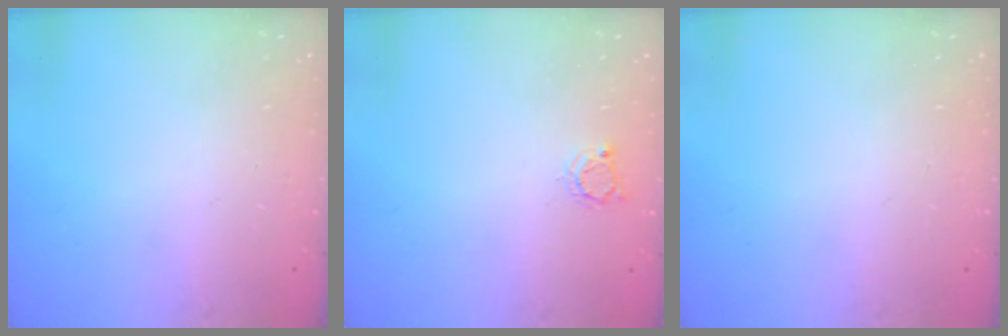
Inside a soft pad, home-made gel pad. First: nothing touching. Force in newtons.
{"total": 2.8, "press": 2.8, "slide": 0.3}
{"total": 0.0}